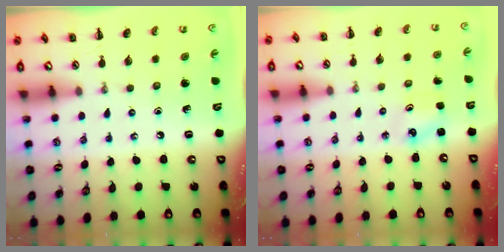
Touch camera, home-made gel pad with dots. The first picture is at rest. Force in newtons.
{"total": 2.3, "press": 2.2, "slide": 0.7}